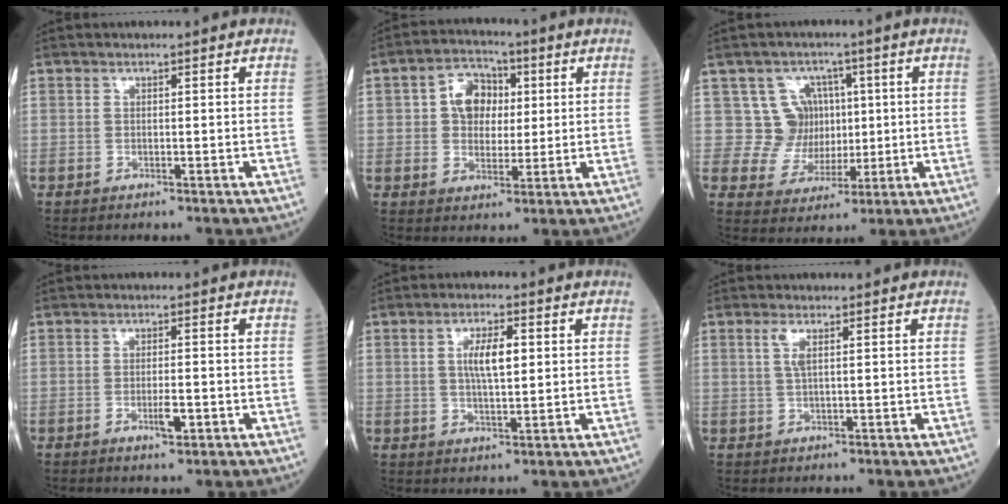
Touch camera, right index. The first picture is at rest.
{"total": 6.8, "force": [1.5, 5.0, 4.3], "torque": [-0.075, 0.022, 0.027]}
{"total": 6.9, "force": [1.6, 6.7, 0.1], "torque": [0.010, 0.022, 0.033]}
{"total": 2.6, "force": [-1.1, 0.5, 2.4], "torque": [-0.041, 0.000, -0.014]}
{"total": 5.2, "force": [1.1, 1.3, 4.9], "torque": [-0.092, 0.006, 0.022]}
{"total": 1.8, "force": [0.7, 0.2, 1.7], "torque": [-0.044, 0.005, 0.015]}